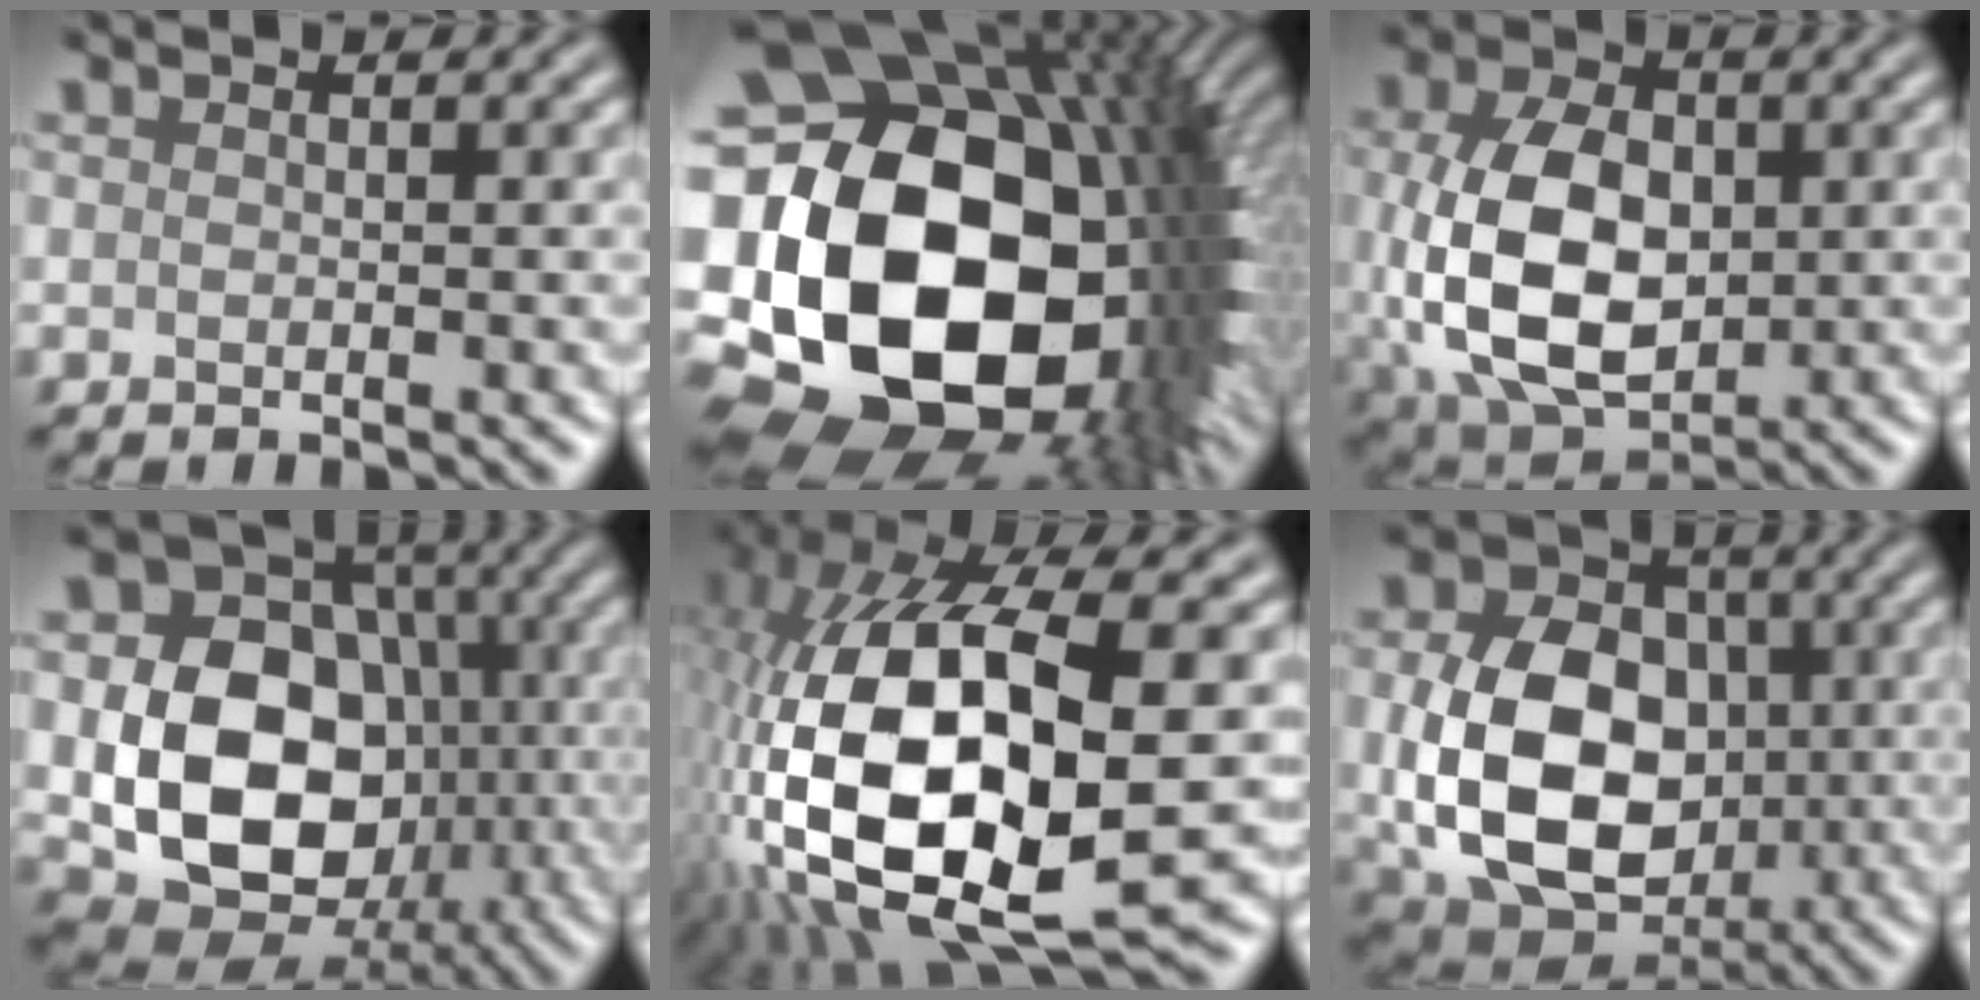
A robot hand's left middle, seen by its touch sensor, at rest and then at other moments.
{"total": 22.9, "force": [-0.8, 17.1, 15.2], "torque": [-0.301, -0.054, 0.016]}
{"total": 11.2, "force": [-0.1, 7.7, 8.1], "torque": [-0.182, -0.008, 0.007]}
{"total": 12.9, "force": [-1.7, 10.2, 7.8], "torque": [-0.123, -0.022, -0.028]}
{"total": 17.3, "force": [-1.8, 8.5, 15.0], "torque": [-0.309, -0.001, -0.030]}
{"total": 11.5, "force": [-0.9, 8.7, 7.5], "torque": [-0.150, -0.012, -0.010]}